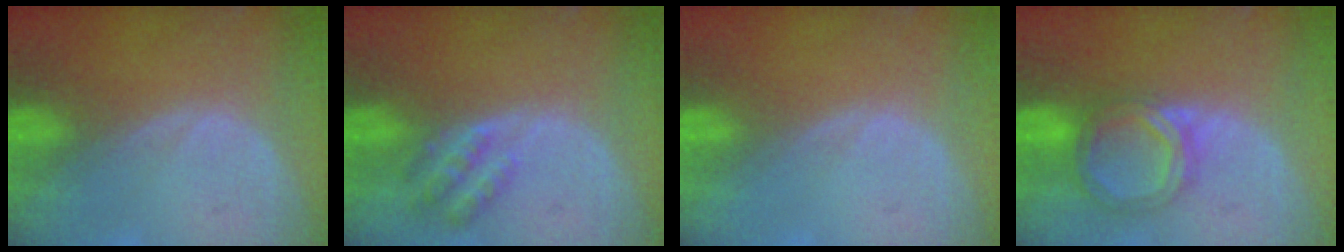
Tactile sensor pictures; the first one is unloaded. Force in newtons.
{"total": 4.4, "press": 4.1, "slide": 1.7}
{"total": 0.0}
{"total": 5.8, "press": 5.8, "slide": 0.2}